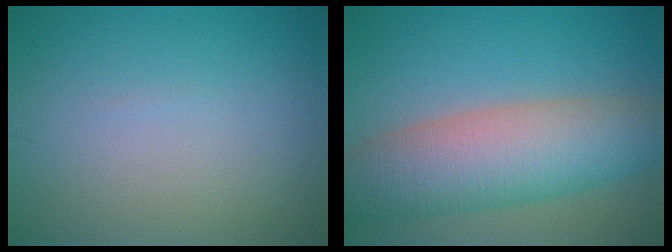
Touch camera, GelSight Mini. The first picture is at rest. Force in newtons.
{"total": 8.9, "press": 8.9, "slide": 0.5}